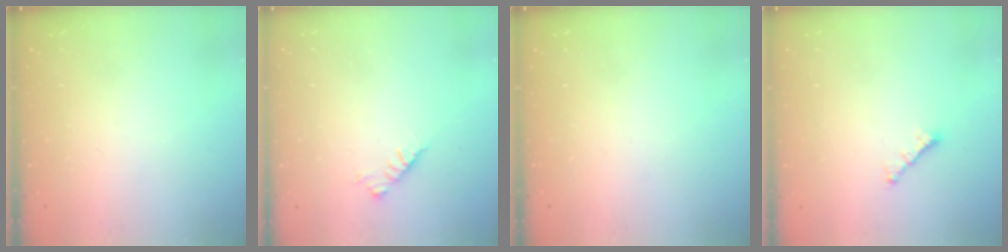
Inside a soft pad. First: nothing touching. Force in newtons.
{"total": 3.0, "press": 2.9, "slide": 0.8}
{"total": 0.0}
{"total": 1.8, "press": 1.7, "slide": 0.5}